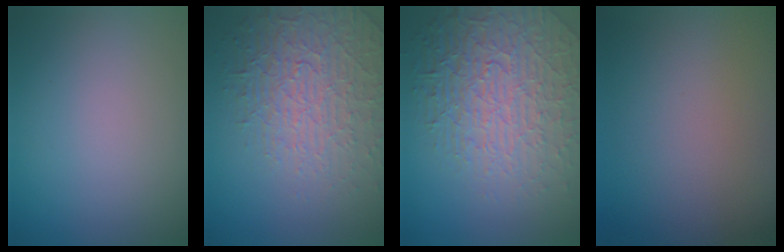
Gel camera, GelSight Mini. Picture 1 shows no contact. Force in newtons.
{"total": 4.5, "press": 4.2, "slide": 1.7}
{"total": 7.6, "press": 5.8, "slide": 5.0}
{"total": 0.0}